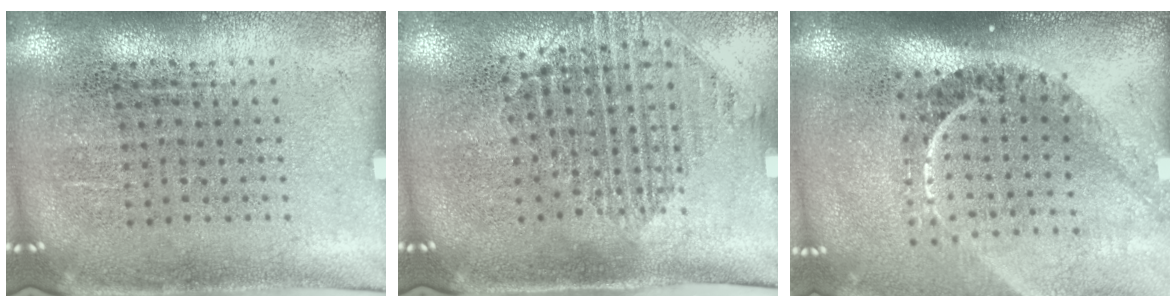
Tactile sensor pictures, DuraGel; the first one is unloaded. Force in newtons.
{"total": 1.4, "press": 1.2, "slide": 0.9}
{"total": 2.3, "press": 1.6, "slide": 1.6}